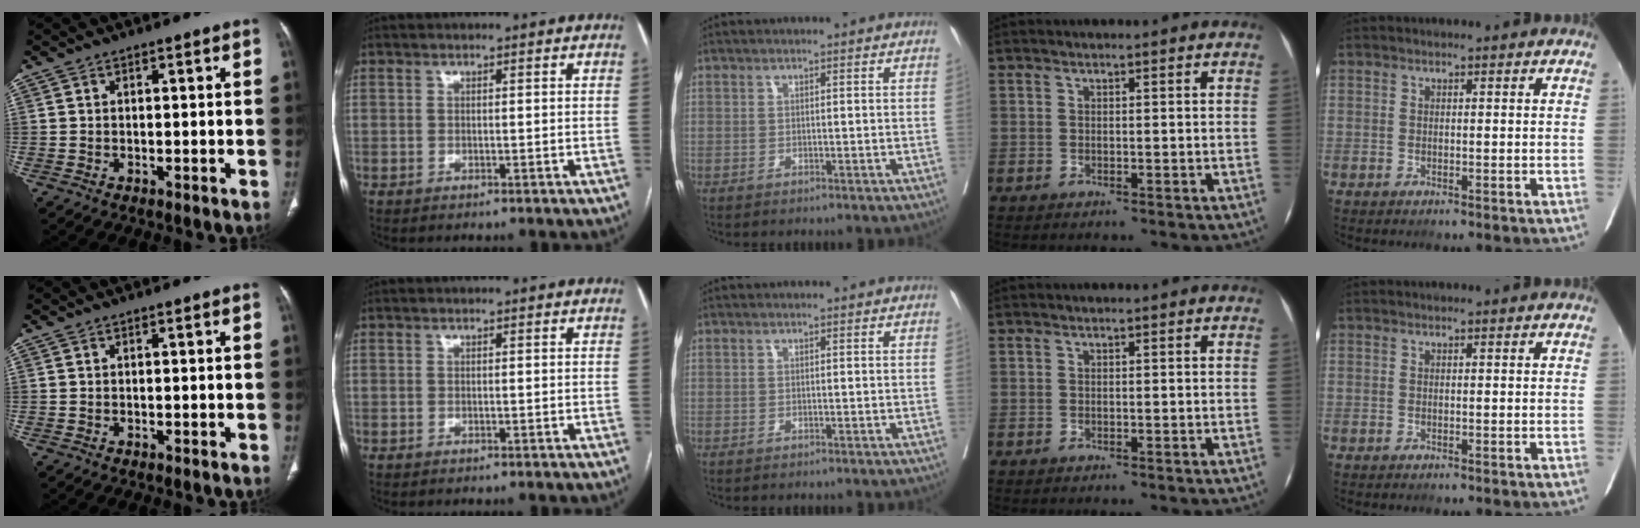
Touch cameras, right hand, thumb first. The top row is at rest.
{}